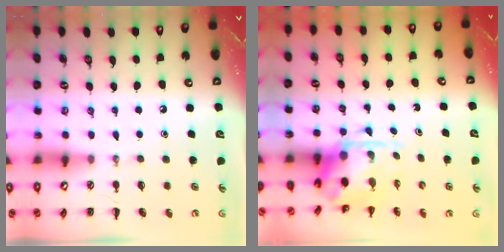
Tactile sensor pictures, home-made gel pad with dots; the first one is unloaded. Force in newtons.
{"total": 4.0, "press": 3.8, "slide": 1.1}